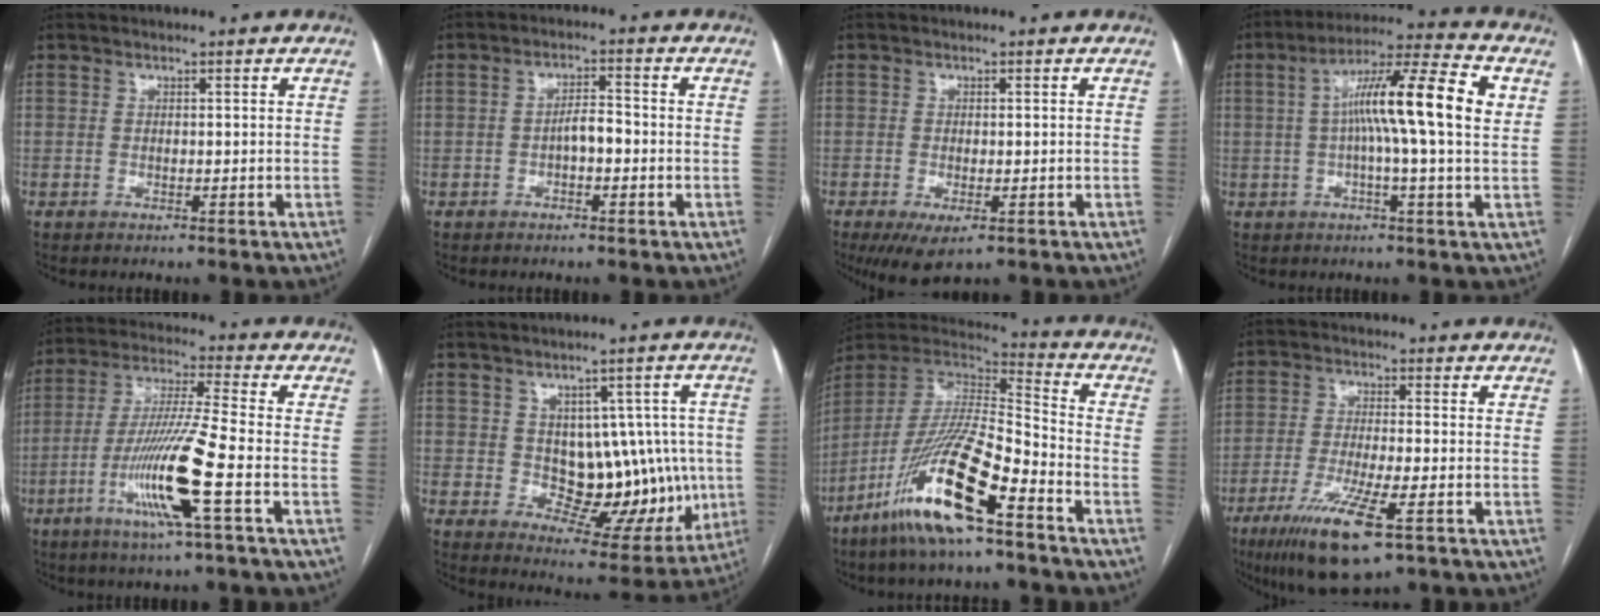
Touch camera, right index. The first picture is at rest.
{"total": 3.1, "force": [-0.9, 1.0, 2.8], "torque": [-0.045, 0.008, -0.014]}
{"total": 5.2, "force": [-2.9, 1.7, 3.9], "torque": [-0.062, -0.013, -0.040]}
{"total": 14.2, "force": [2.1, 0.4, 14.0], "torque": [-0.234, 0.028, 0.026]}
{"total": 13.1, "force": [-4.9, -1.1, 12.1], "torque": [-0.242, -0.016, -0.098]}
{"total": 12.8, "force": [-0.2, 7.6, 10.4], "torque": [-0.111, 0.021, 0.022]}
{"total": 18.4, "force": [-10.8, 2.0, 14.7], "torque": [-0.324, -0.032, -0.209]}
{"total": 11.8, "force": [-6.4, 1.5, 9.8], "torque": [-0.185, -0.032, -0.109]}